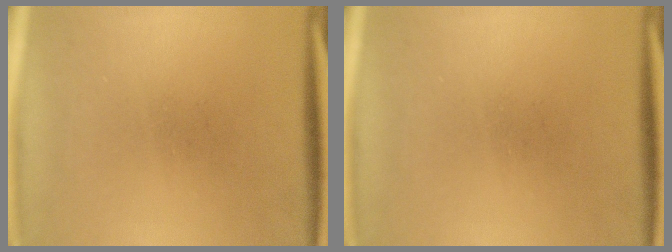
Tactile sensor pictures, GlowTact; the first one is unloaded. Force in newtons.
{"total": 0.0}